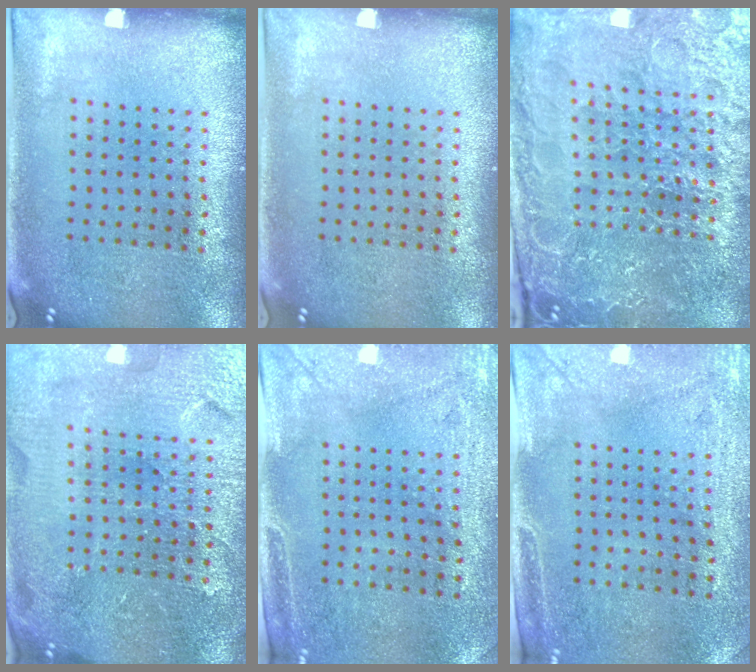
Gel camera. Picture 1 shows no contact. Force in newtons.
{"total": 0.0}
{"total": 5.9, "press": 5.3, "slide": 2.6}
{"total": 4.6, "press": 4.3, "slide": 1.5}
{"total": 3.0, "press": 2.4, "slide": 1.8}
{"total": 3.0, "press": 2.4, "slide": 1.8}